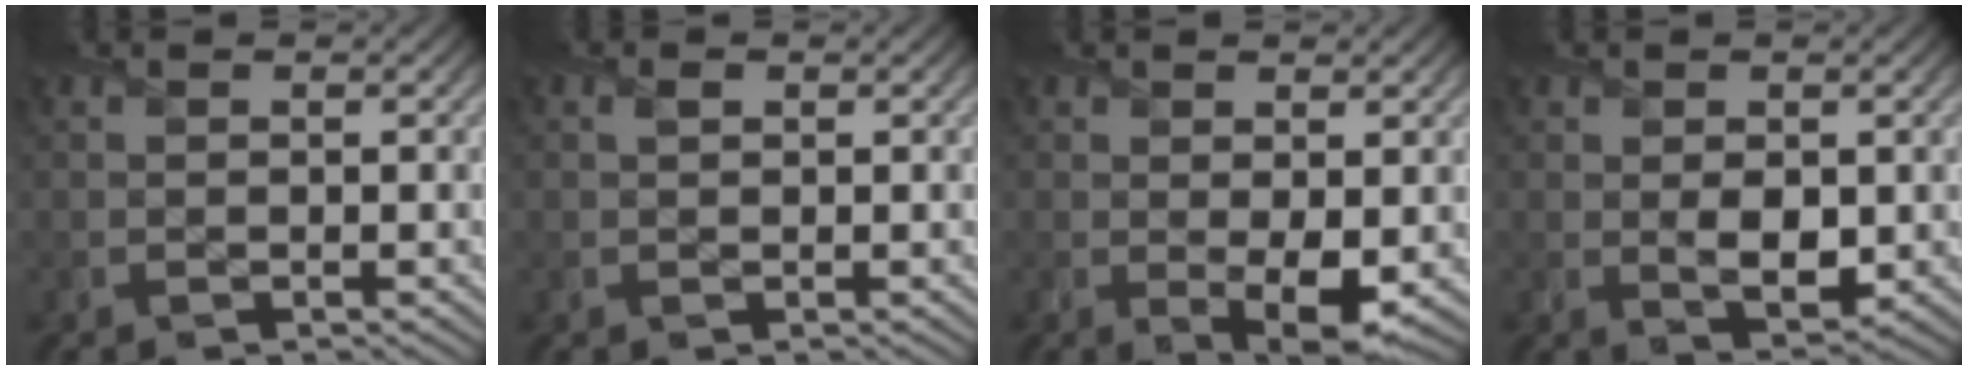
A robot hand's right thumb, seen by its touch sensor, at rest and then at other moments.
{"total": 0.8, "force": [0.4, 0.5, 0.4], "torque": [-0.010, -0.001, 0.005]}
{"total": 3.5, "force": [0.2, 1.6, 3.1], "torque": [-0.056, -0.012, 0.006]}
{"total": 3.4, "force": [0.4, 2.2, 2.5], "torque": [-0.050, -0.010, 0.012]}